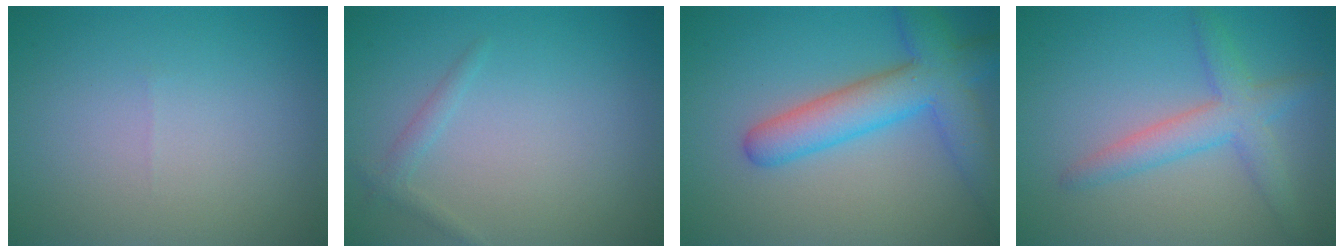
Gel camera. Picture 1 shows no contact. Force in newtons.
{"total": 1.1, "press": 1.1, "slide": 0.0}
{"total": 5.5, "press": 5.5, "slide": 0.3}
{"total": 3.6, "press": 3.6, "slide": 0.1}